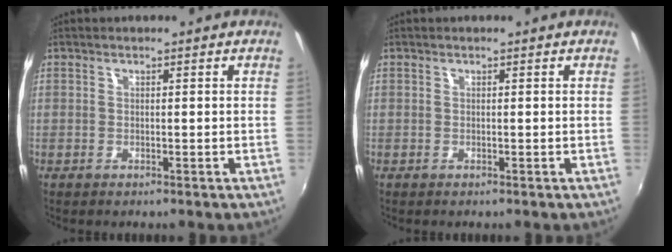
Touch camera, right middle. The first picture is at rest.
{"total": 0.0}